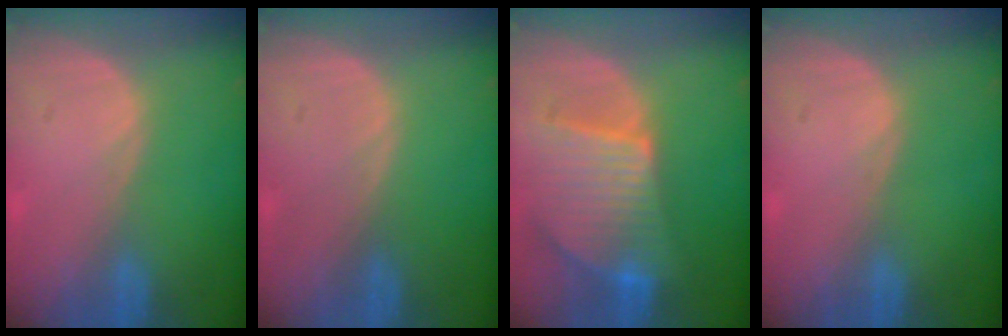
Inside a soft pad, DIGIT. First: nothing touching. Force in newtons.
{"total": 0.0}
{"total": 9.4, "press": 8.2, "slide": 4.6}
{"total": 0.0}